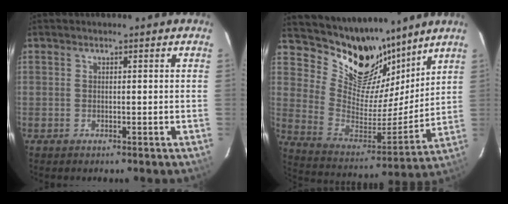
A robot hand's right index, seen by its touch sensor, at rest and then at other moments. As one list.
[{"total": 19.0, "force": [14.8, 9.4, 7.4], "torque": [-0.161, -0.016, 0.267]}]